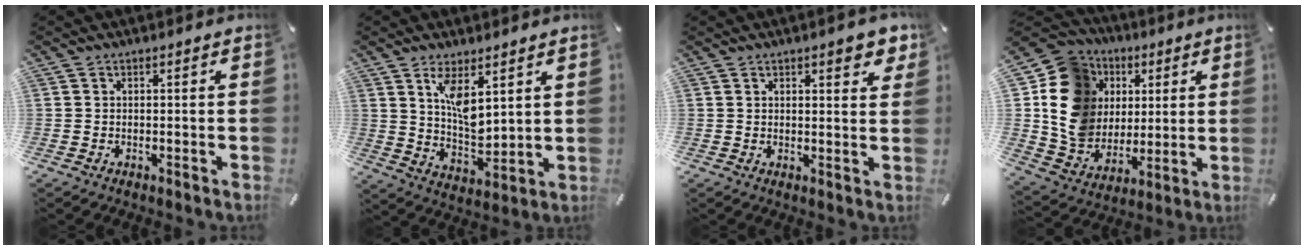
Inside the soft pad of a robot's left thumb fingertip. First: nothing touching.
{"total": 9.4, "force": [4.9, 4.7, 6.4], "torque": [-0.114, -0.029, 0.085]}
{"total": 4.3, "force": [2.7, 1.7, 2.8], "torque": [-0.038, -0.011, 0.043]}
{"total": 16.9, "force": [3.4, 15.5, 5.7], "torque": [-0.104, -0.011, 0.073]}